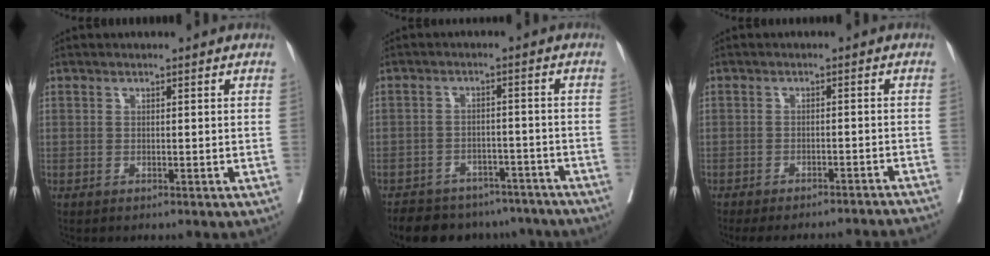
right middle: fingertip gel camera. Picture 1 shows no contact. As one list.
[{"total": 14.4, "force": [-12.3, 6.3, 3.9], "torque": [-0.063, 0.014, -0.152]}, {"total": 15.0, "force": [-14.3, 0.7, 4.5], "torque": [-0.057, -0.011, -0.171]}]